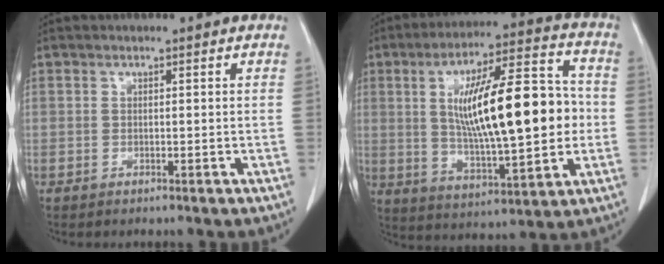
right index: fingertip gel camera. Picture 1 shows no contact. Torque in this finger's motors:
{"motor_torque": [2.14, 0.00, 1.05, 0.21]}